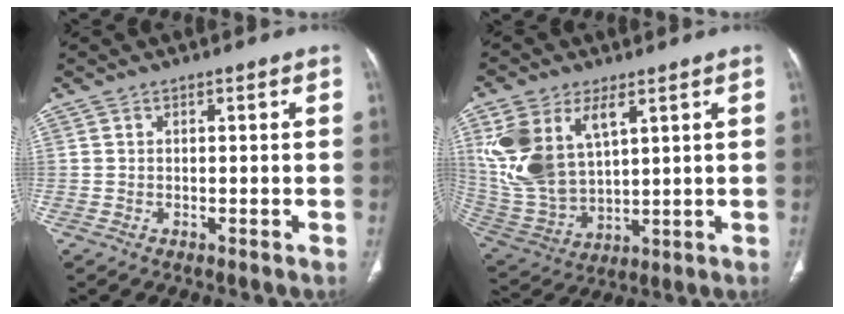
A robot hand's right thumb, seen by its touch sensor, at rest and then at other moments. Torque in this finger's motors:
{"motor_torque": [0.32, 3.82, 1.26, 1.51, 0.22]}